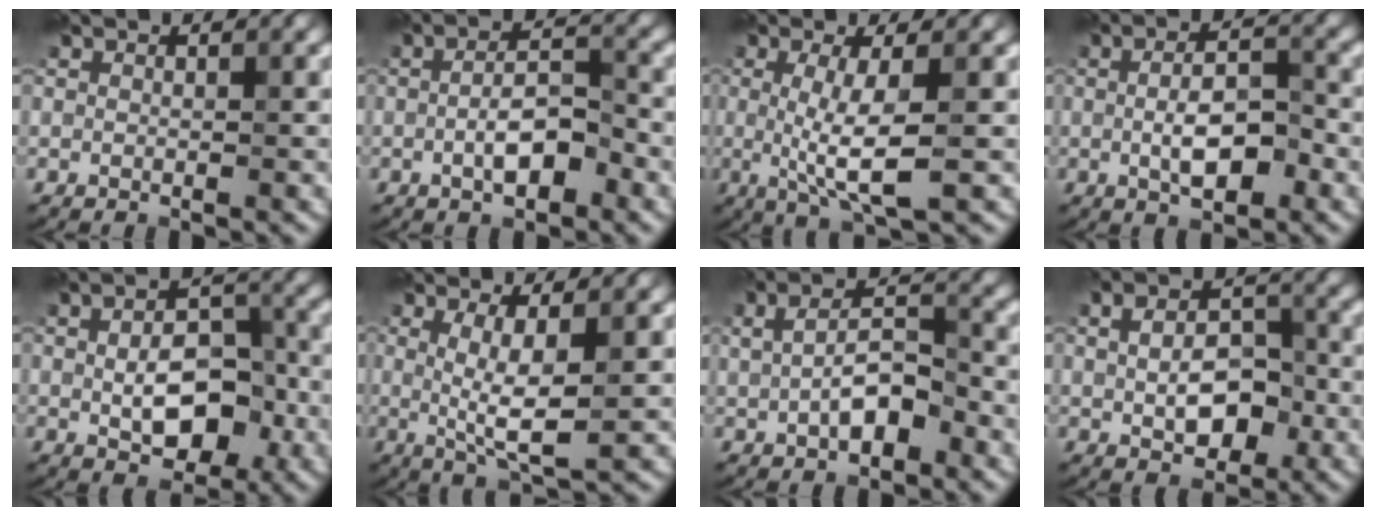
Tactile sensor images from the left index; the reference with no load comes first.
{"total": 4.1, "force": [-1.4, 1.6, 3.5], "torque": [-0.065, 0.005, -0.027]}
{"total": 4.9, "force": [-0.1, 1.0, 4.8], "torque": [-0.095, -0.007, -0.003]}
{"total": 4.6, "force": [-0.7, 2.0, 4.1], "torque": [-0.081, -0.001, -0.013]}
{"total": 6.7, "force": [-0.7, 3.8, 5.5], "torque": [-0.093, -0.005, -0.008]}
{"total": 4.4, "force": [0.4, 0.9, 4.3], "torque": [-0.084, -0.008, 0.009]}
{"total": 5.2, "force": [-0.4, 2.8, 4.3], "torque": [-0.088, 0.003, -0.006]}
{"total": 5.7, "force": [-0.2, 3.6, 4.4], "torque": [-0.081, -0.002, 0.000]}